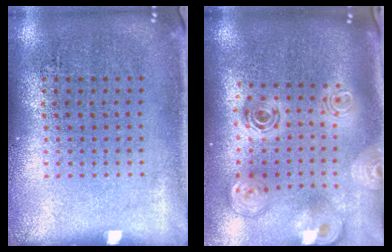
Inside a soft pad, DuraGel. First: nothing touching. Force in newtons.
{"total": 2.8, "press": 1.9, "slide": 2.0}